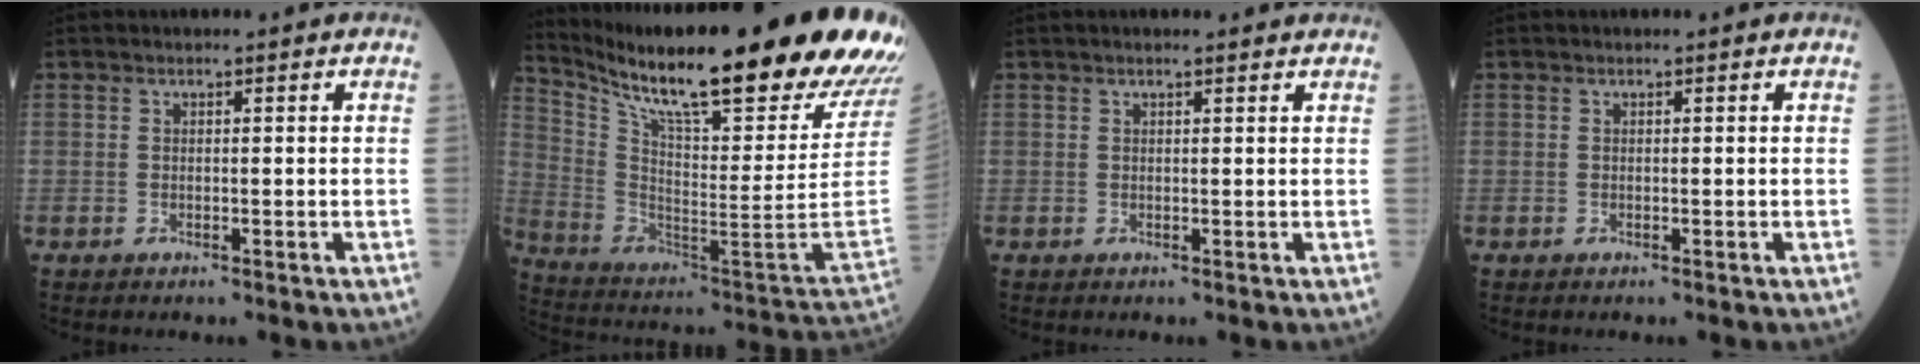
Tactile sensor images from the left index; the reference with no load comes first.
{"total": 32.8, "force": [26.1, 2.8, 19.6], "torque": [-0.342, -0.083, 0.376]}
{"total": 2.5, "force": [2.2, 0.2, 1.1], "torque": [-0.016, 0.014, 0.025]}
{"total": 0.0}